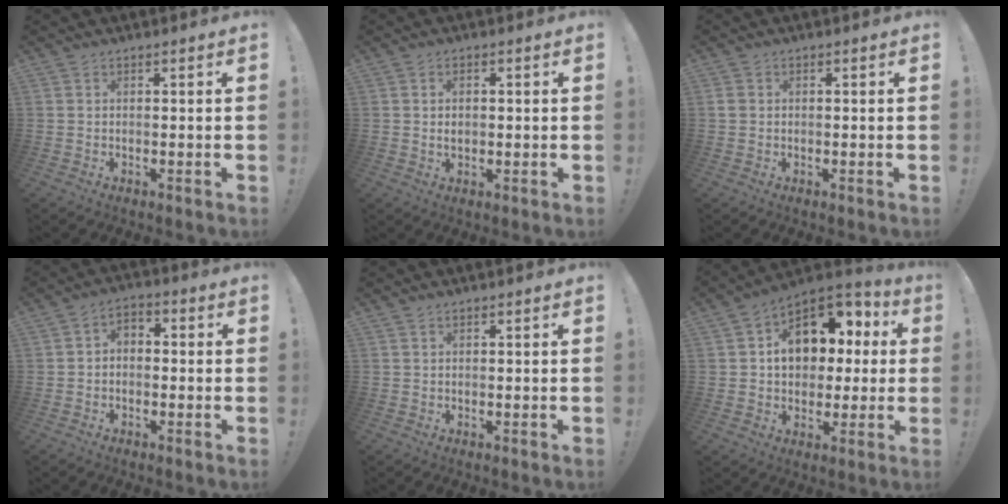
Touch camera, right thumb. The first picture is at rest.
{"total": 2.3, "force": [0.3, 1.6, 1.6], "torque": [-0.020, 0.001, 0.001]}
{"total": 1.2, "force": [0.0, 1.0, 0.7], "torque": [-0.014, 0.005, 0.001]}
{"total": 3.8, "force": [-1.9, 2.7, 1.9], "torque": [-0.040, 0.012, -0.035]}
{"total": 0.6, "force": [0.5, 0.3, 0.2], "torque": [-0.002, -0.002, 0.009]}
{"total": 15.4, "force": [3.4, 11.6, 9.6], "torque": [-0.133, -0.005, 0.066]}